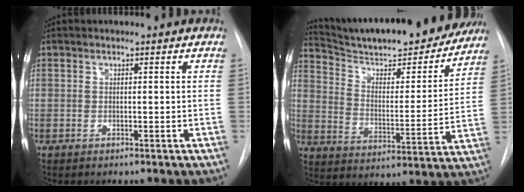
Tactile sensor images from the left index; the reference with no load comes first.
{"total": 23.6, "force": [21.6, 3.6, 8.9], "torque": [-0.143, -0.026, 0.306]}